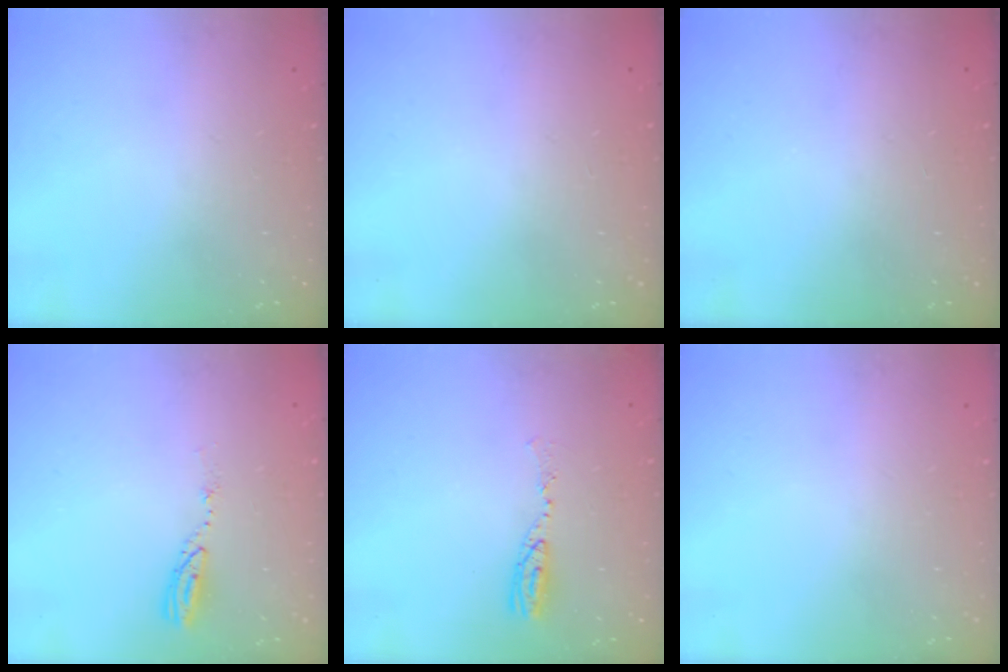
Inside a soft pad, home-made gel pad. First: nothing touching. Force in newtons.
{"total": 0.0}
{"total": 0.0}
{"total": 5.0, "press": 5.0, "slide": 0.4}
{"total": 7.4, "press": 7.3, "slide": 1.5}
{"total": 0.0}